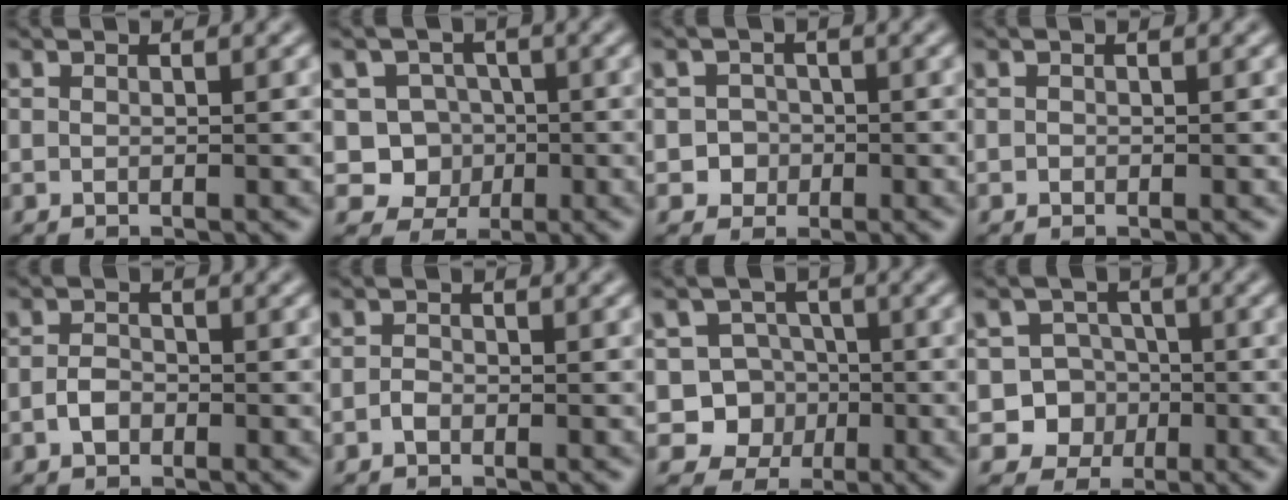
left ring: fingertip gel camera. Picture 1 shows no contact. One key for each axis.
{"total": 4.4, "fx": -0.5, "fy": 4.2, "fz": 1.3, "tx": 0.007, "ty": 0.008, "tz": -0.032}
{"total": 2.1, "fx": -0.6, "fy": 2.0, "fz": 0.3, "tx": 0.016, "ty": 0.004, "tz": -0.013}
{"total": 0.0}
{"total": 1.7, "fx": -0.7, "fy": 1.2, "fz": 0.9, "tx": -0.018, "ty": 0.004, "tz": -0.017}
{"total": 1.0, "fx": -0.5, "fy": 0.7, "fz": 0.5, "tx": -0.011, "ty": 0.000, "tz": -0.012}
{"total": 6.4, "fx": -1.5, "fy": 6.0, "fz": 1.5, "tx": -0.006, "ty": 0.014, "tz": -0.053}
{"total": 6.8, "fx": -2.1, "fy": 6.4, "fz": 1.3, "tx": -0.003, "ty": 0.007, "tz": -0.058}